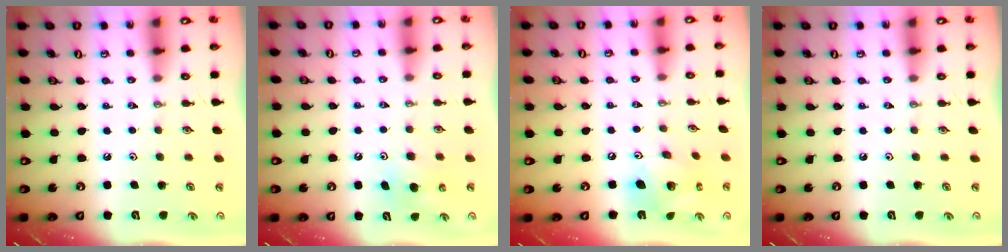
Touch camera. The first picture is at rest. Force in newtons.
{"total": 6.1, "press": 6.1, "slide": 0.5}
{"total": 12.5, "press": 12.5, "slide": 1.0}
{"total": 0.0}